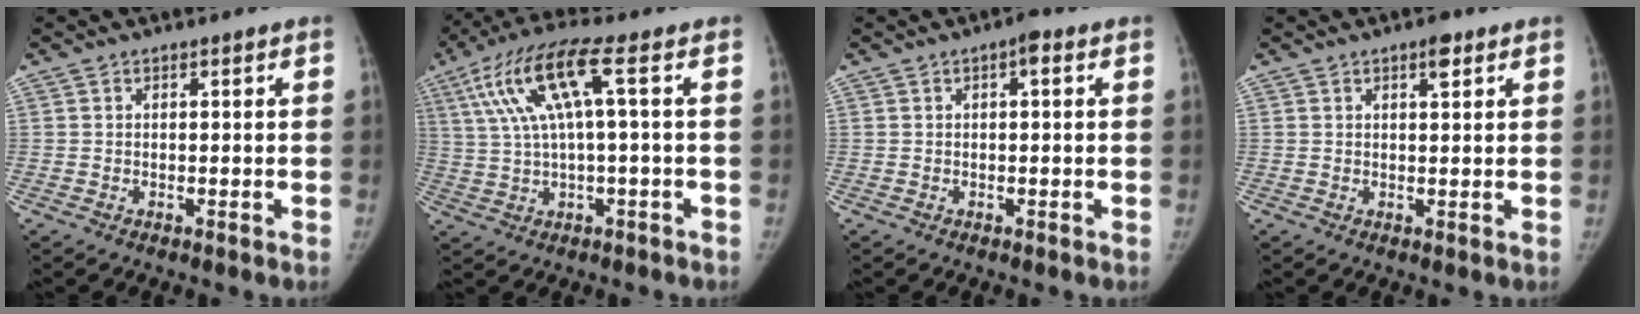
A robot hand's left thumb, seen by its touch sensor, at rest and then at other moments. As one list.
[{"total": 11.9, "force": [3.1, 2.0, 11.3], "torque": [-0.258, 0.031, 0.062]}, {"total": 1.8, "force": [0.6, 0.6, 1.6], "torque": [-0.024, 0.004, 0.002]}, {"total": 2.6, "force": [1.6, 0.9, 1.9], "torque": [-0.023, -0.007, 0.021]}]